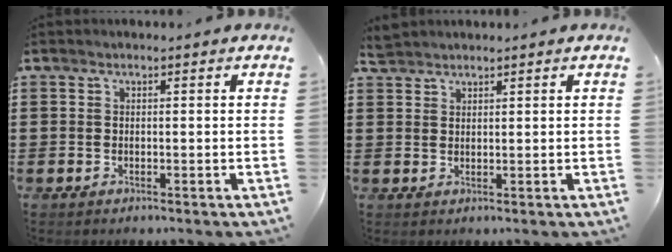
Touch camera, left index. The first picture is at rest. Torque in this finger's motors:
{"motor_torque": [-0.66, 0.93, 0.02, -0.01]}